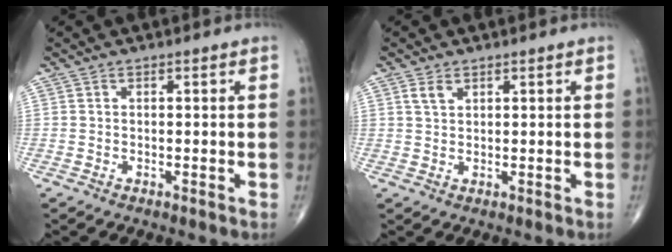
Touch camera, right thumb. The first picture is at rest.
{"total": 2.3, "force": [1.3, 1.3, 1.3], "torque": [-0.023, -0.002, 0.029]}